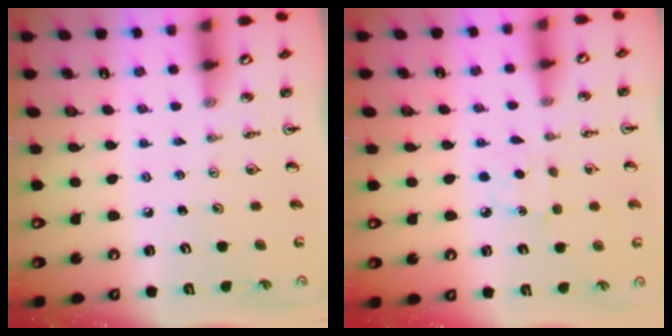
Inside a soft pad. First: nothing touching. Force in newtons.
{"total": 3.7, "press": 3.7, "slide": 0.4}